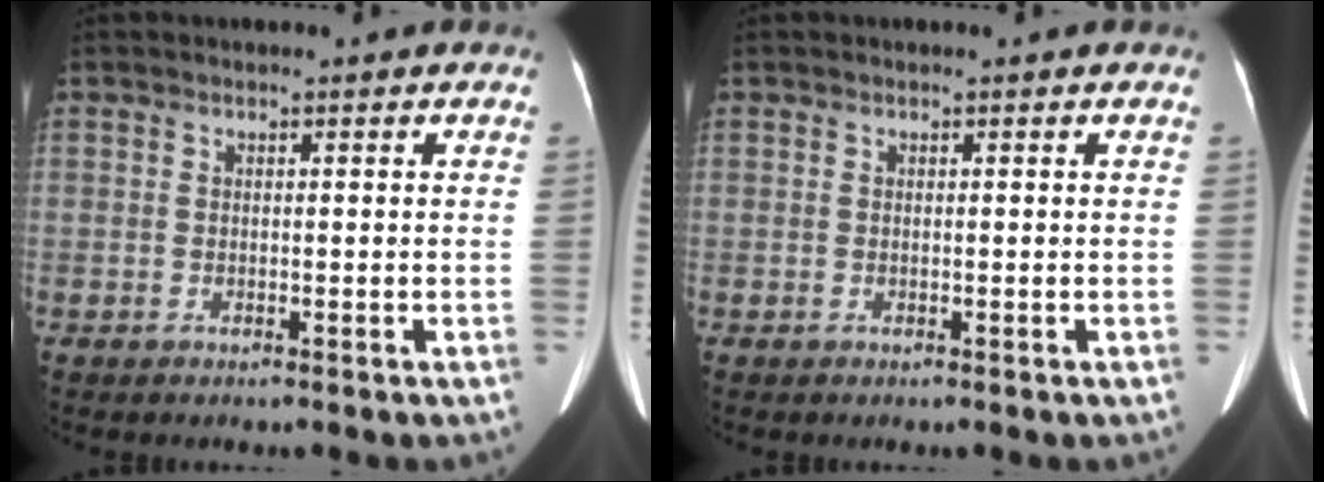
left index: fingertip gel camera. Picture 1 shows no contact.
{"total": 0.0}